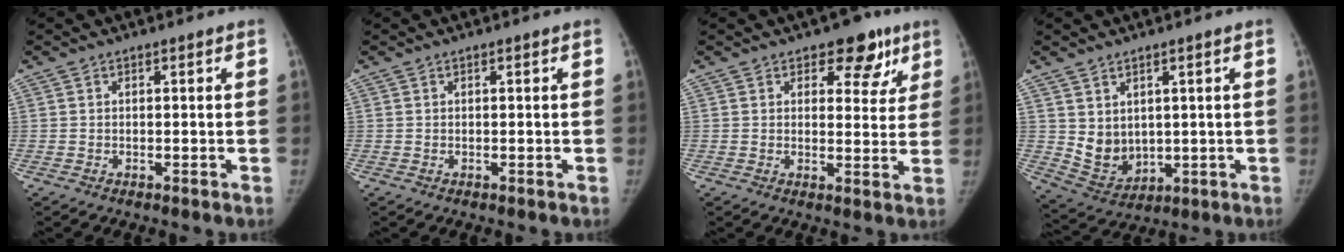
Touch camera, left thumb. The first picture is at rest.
{"total": 0.0}
{"total": 8.2, "force": [4.9, 4.8, 4.6], "torque": [-0.010, -0.018, 0.060]}
{"total": 7.1, "force": [1.6, 5.5, 4.3], "torque": [-0.051, -0.022, 0.055]}